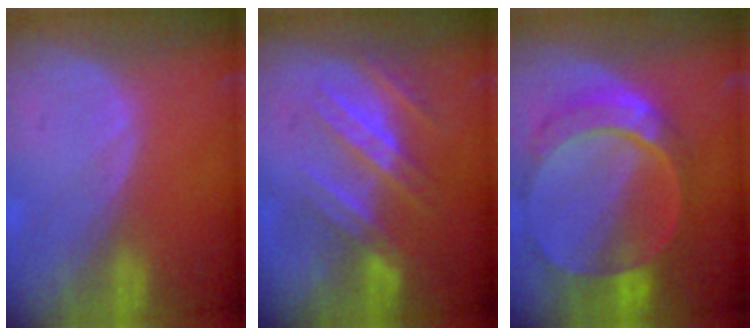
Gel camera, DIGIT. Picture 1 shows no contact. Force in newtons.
{"total": 7.8, "press": 7.2, "slide": 2.9}
{"total": 9.5, "press": 8.3, "slide": 4.6}